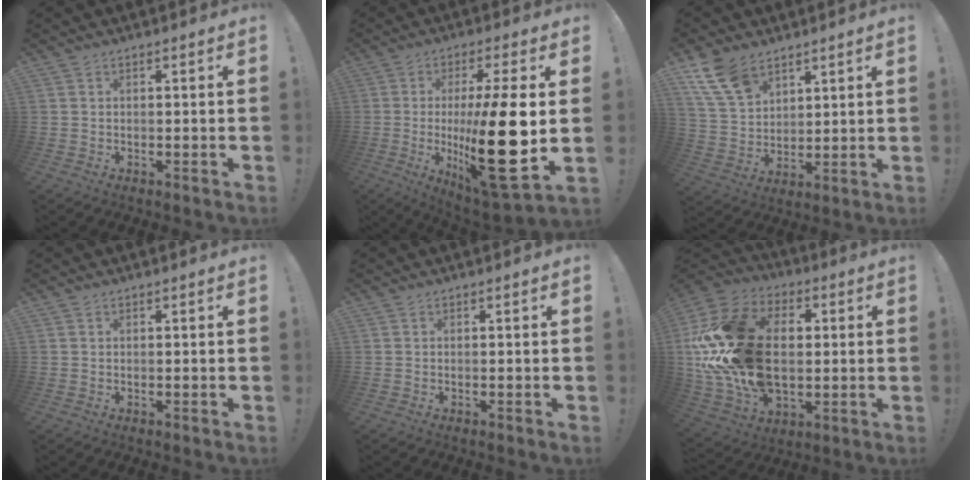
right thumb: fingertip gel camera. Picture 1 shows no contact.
{"total": 24.1, "force": [-1.5, 5.7, 23.3], "torque": [-0.398, -0.015, -0.020]}
{"total": 13.2, "force": [8.2, 8.2, 6.2], "torque": [-0.119, -0.043, 0.162]}
{"total": 0.0}
{"total": 0.0}
{"total": 30.0, "force": [2.5, 20.3, 21.9], "torque": [-0.432, 0.004, 0.058]}